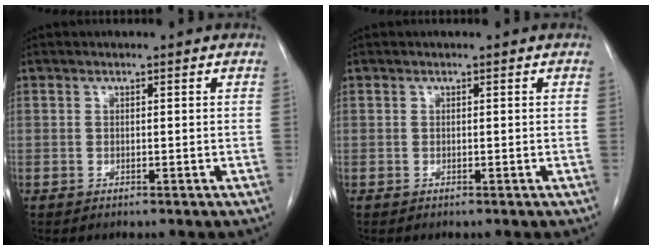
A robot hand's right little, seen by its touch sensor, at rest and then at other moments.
{"total": 0.0}